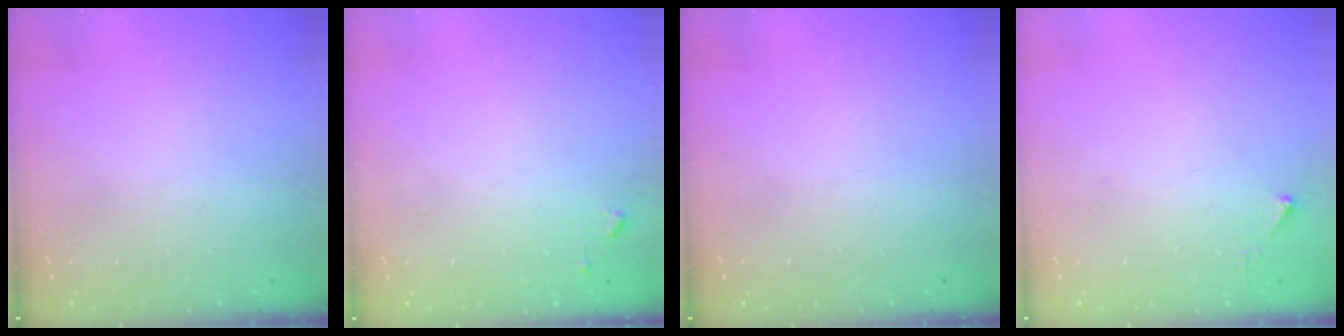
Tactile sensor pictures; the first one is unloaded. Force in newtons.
{"total": 5.1, "press": 5.1, "slide": 0.4}
{"total": 0.0}
{"total": 3.1, "press": 3.1, "slide": 0.4}